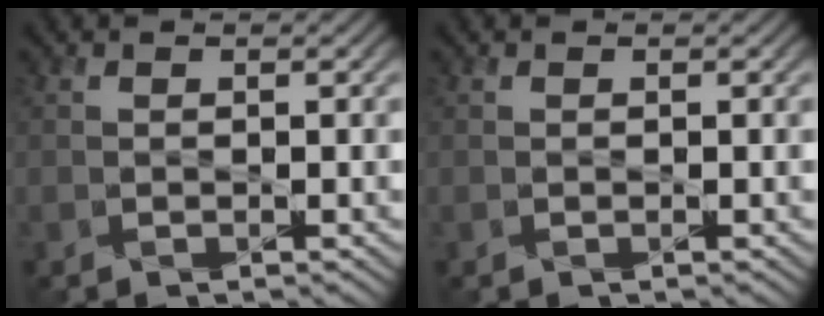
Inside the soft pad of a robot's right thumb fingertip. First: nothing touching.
{"total": 0.0}